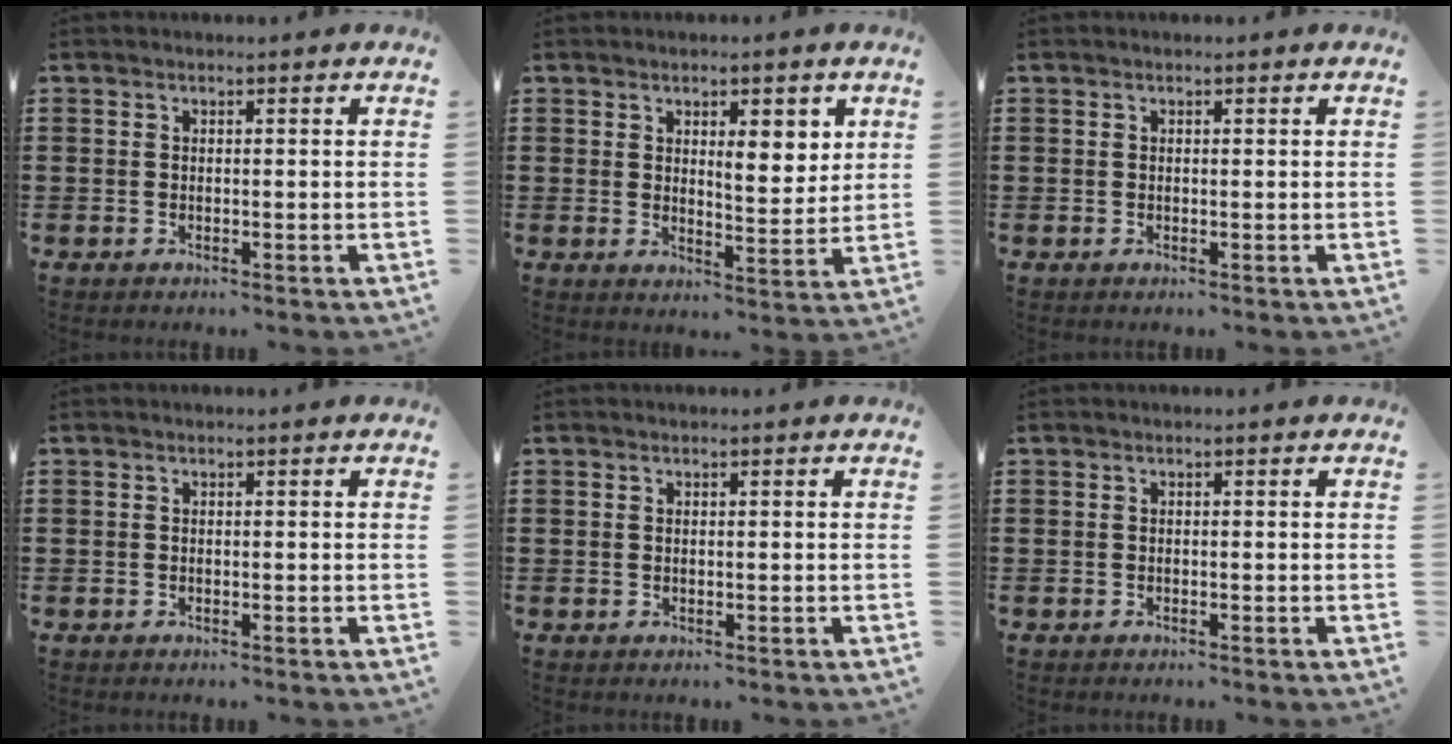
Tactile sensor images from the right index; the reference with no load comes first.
{"total": 5.3, "force": [2.4, 2.2, 4.2], "torque": [-0.059, -0.005, 0.034]}
{"total": 0.0}
{"total": 0.0}
{"total": 0.0}
{"total": 0.0}